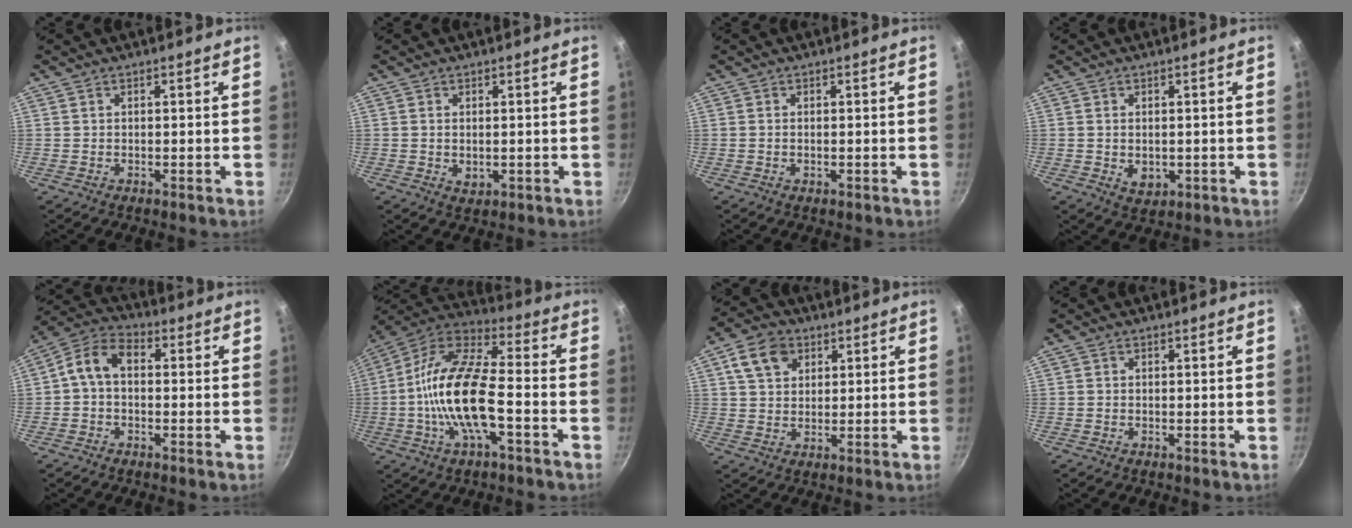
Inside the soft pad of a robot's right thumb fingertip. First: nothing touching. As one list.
[{"total": 2.3, "force": [0.0, 1.6, 1.7], "torque": [-0.026, -0.004, 0.002]}, {"total": 0.7, "force": [-0.1, 0.4, 0.6], "torque": [-0.011, 0.001, -0.003]}, {"total": 3.8, "force": [-0.3, 2.8, 2.6], "torque": [-0.037, -0.008, 0.001]}, {"total": 7.5, "force": [0.0, 5.2, 5.4], "torque": [-0.099, 0.028, -0.019]}, {"total": 18.6, "force": [-4.1, 7.3, 16.6], "torque": [-0.317, 0.039, -0.098]}, {"total": 8.2, "force": [3.5, 6.1, 4.2], "torque": [-0.054, 0.003, 0.057]}, {"total": 0.0}]